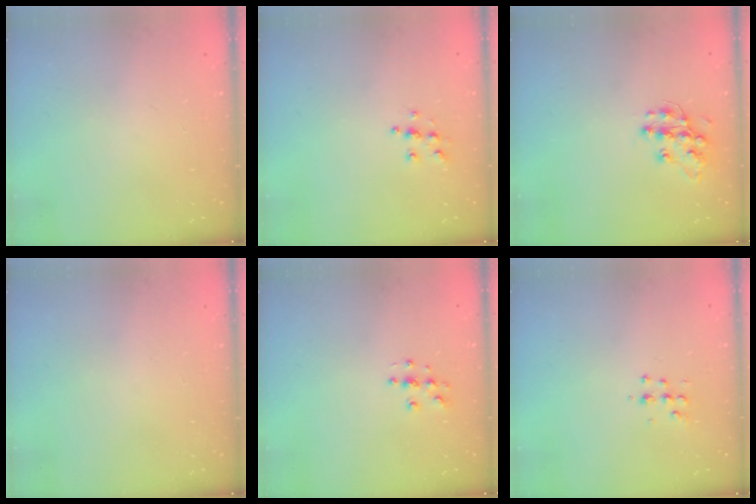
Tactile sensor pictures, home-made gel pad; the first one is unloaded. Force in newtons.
{"total": 5.3, "press": 5.2, "slide": 0.2}
{"total": 11.3, "press": 11.3, "slide": 0.2}
{"total": 0.0}
{"total": 4.6, "press": 4.6, "slide": 0.2}
{"total": 5.4, "press": 5.3, "slide": 0.7}